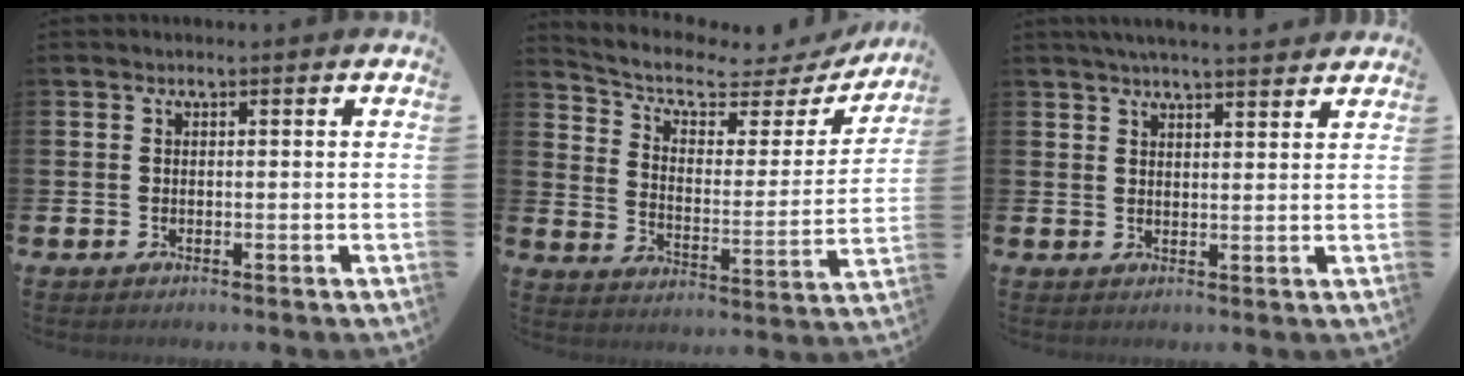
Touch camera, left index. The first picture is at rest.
{"total": 6.0, "force": [4.7, 2.6, 2.6], "torque": [-0.071, -0.038, 0.070]}
{"total": 4.0, "force": [3.8, 0.1, 1.1], "torque": [-0.029, -0.011, 0.069]}